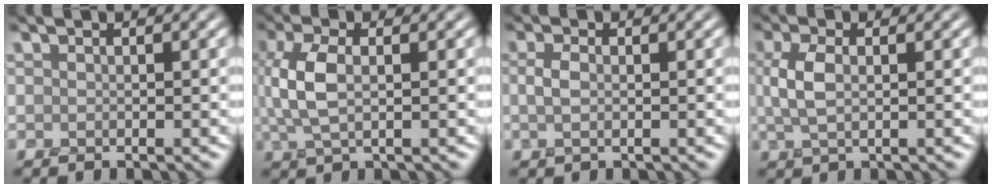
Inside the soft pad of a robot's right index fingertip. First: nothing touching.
{"total": 3.6, "force": [0.4, 1.5, 3.2], "torque": [-0.081, 0.004, 0.009]}
{"total": 0.7, "force": [-0.1, 0.3, 0.7], "torque": [-0.019, -0.001, -0.002]}
{"total": 2.2, "force": [0.3, 0.9, 2.0], "torque": [-0.051, 0.000, 0.007]}